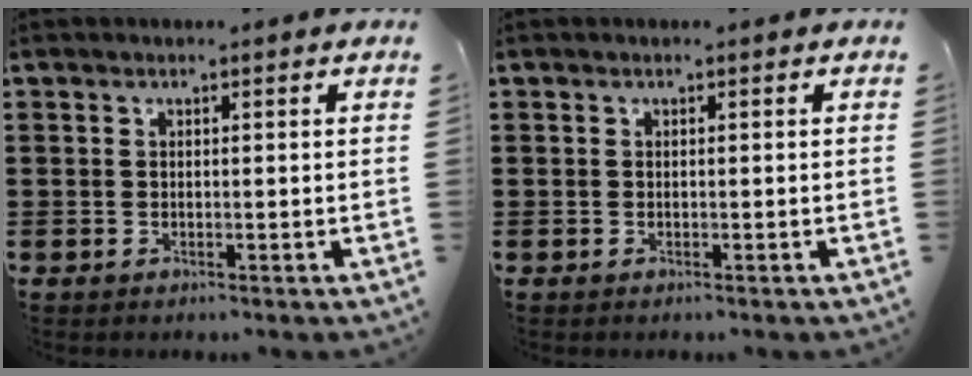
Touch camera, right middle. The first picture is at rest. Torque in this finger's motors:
{"motor_torque": [0.03, 0.09, -0.08, 0.01]}